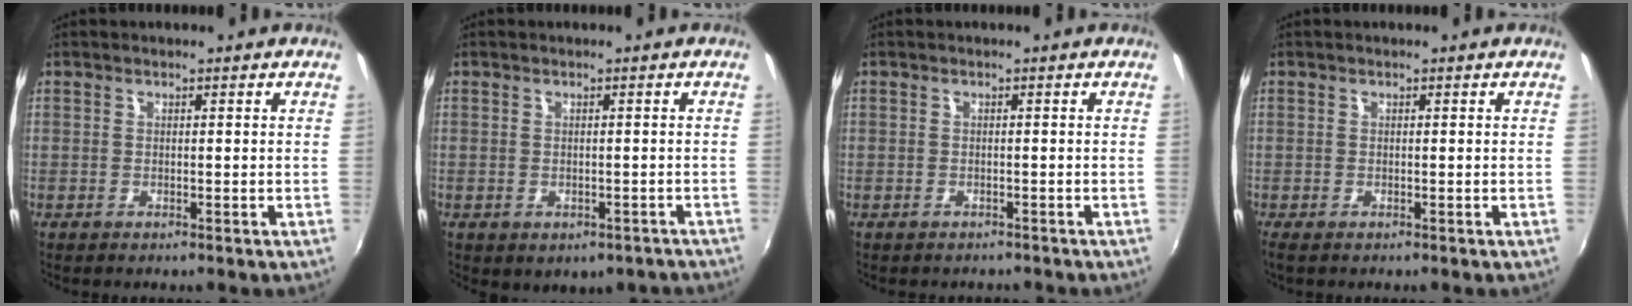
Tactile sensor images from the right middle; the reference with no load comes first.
{"total": 4.9, "force": [-3.0, 3.3, 2.1], "torque": [-0.039, -0.004, -0.021]}
{"total": 1.6, "force": [-1.1, 1.2, 0.0], "torque": [-0.005, 0.003, -0.013]}
{"total": 0.9, "force": [-0.5, 0.4, 0.6], "torque": [-0.014, -0.005, -0.008]}